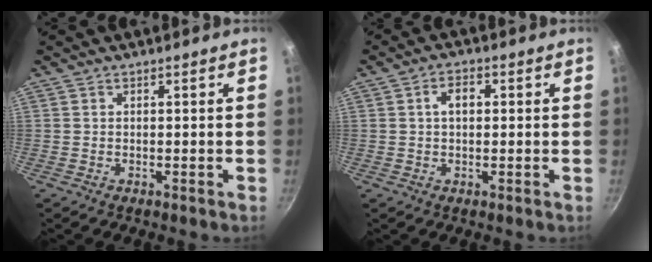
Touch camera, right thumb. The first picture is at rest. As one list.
[{"total": 3.6, "force": [0.6, 2.2, 2.8], "torque": [-0.041, 0.010, 0.008]}]